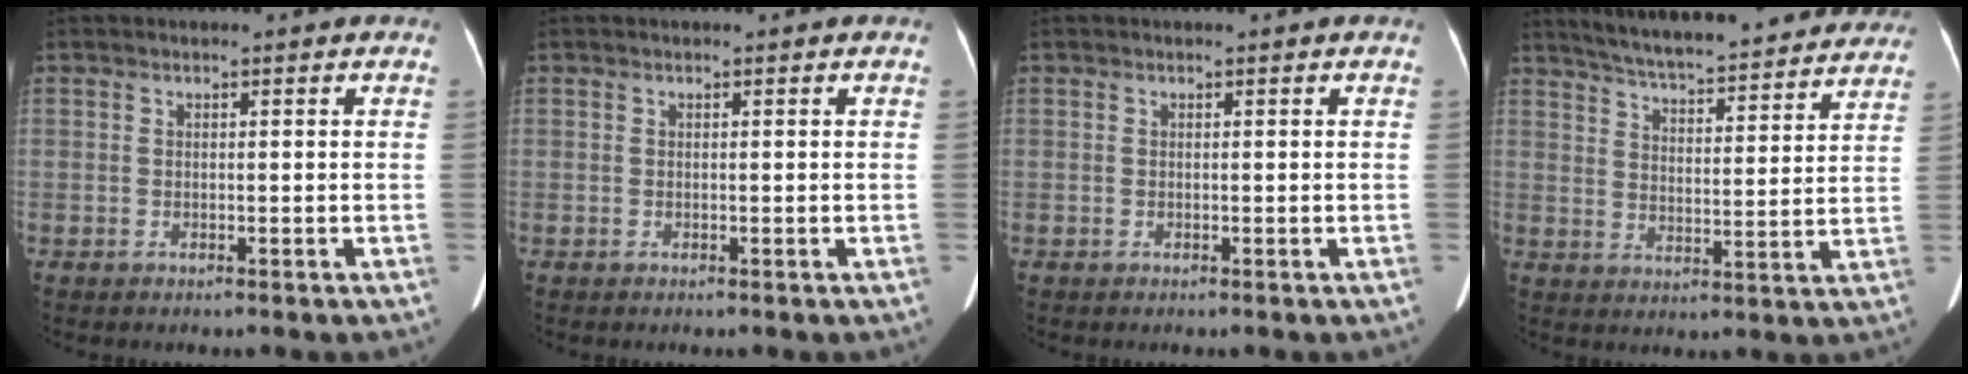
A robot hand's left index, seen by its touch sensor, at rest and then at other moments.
{"total": 0.0}
{"total": 0.0}
{"total": 25.7, "force": [23.4, 3.8, 9.8], "torque": [-0.152, -0.021, 0.301]}